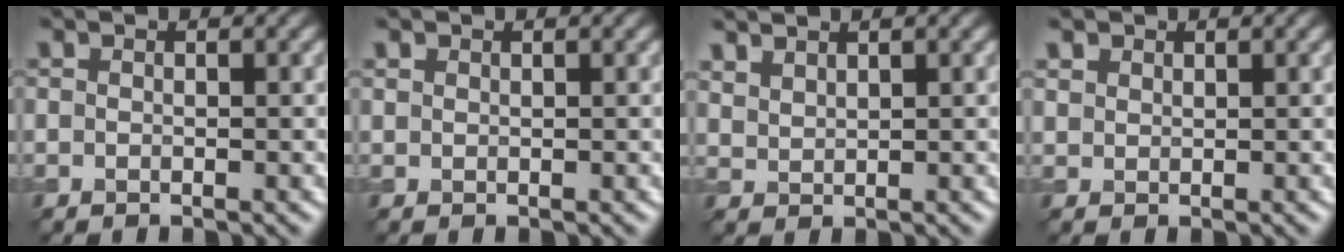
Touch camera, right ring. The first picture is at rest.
{"total": 0.6, "force": [0.4, 0.4, 0.1], "torque": [-0.001, -0.001, 0.011]}
{"total": 2.0, "force": [1.8, 0.7, 0.6], "torque": [-0.015, 0.007, 0.043]}
{"total": 1.3, "force": [0.9, 0.9, 0.2], "torque": [-0.007, -0.001, 0.023]}